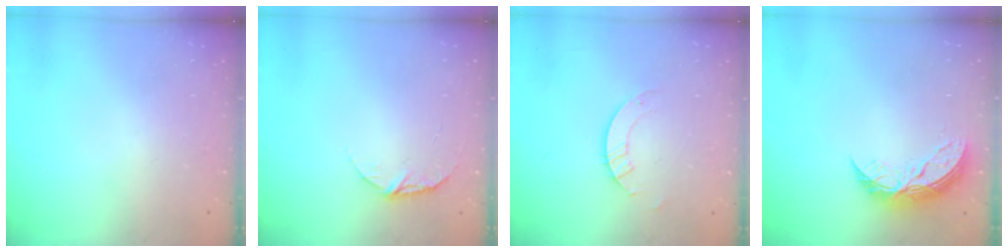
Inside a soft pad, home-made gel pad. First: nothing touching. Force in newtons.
{"total": 6.6, "press": 6.5, "slide": 0.6}
{"total": 3.2, "press": 3.2, "slide": 0.2}
{"total": 9.3, "press": 9.3, "slide": 0.5}